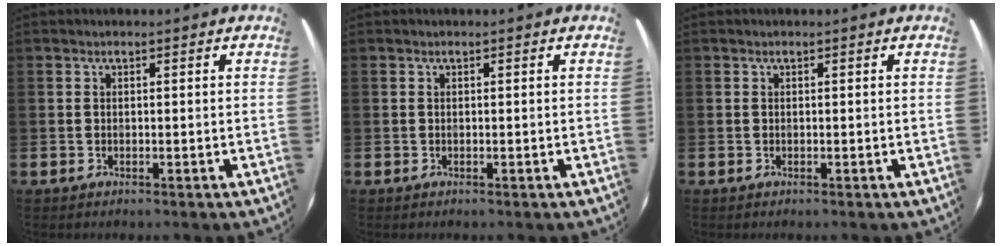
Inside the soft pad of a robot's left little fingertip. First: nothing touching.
{"total": 0.0}
{"total": 0.0}